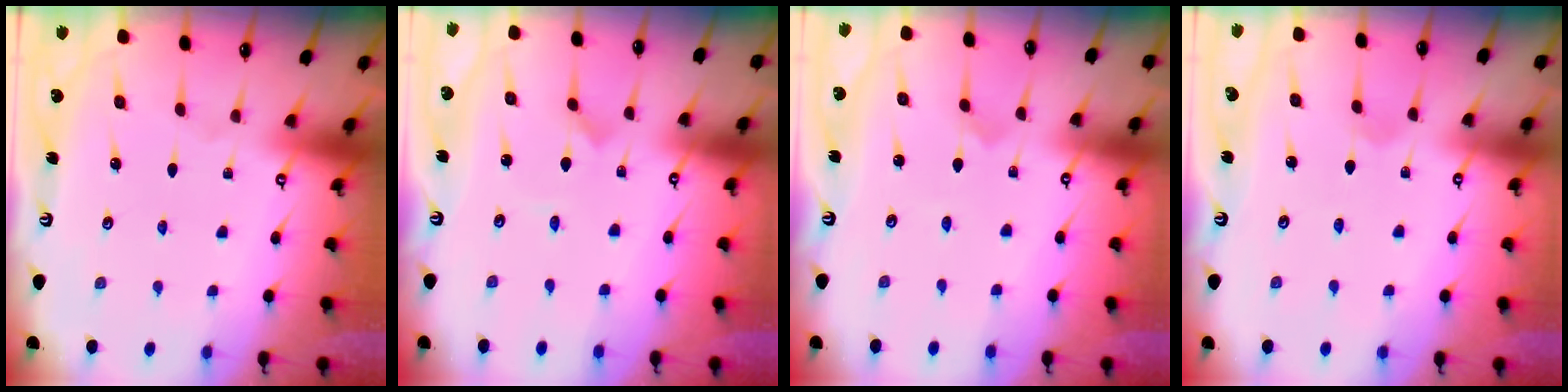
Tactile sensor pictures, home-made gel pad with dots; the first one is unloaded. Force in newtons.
{"total": 0.0}
{"total": 0.0}
{"total": 2.0, "press": 2.0, "slide": 0.1}